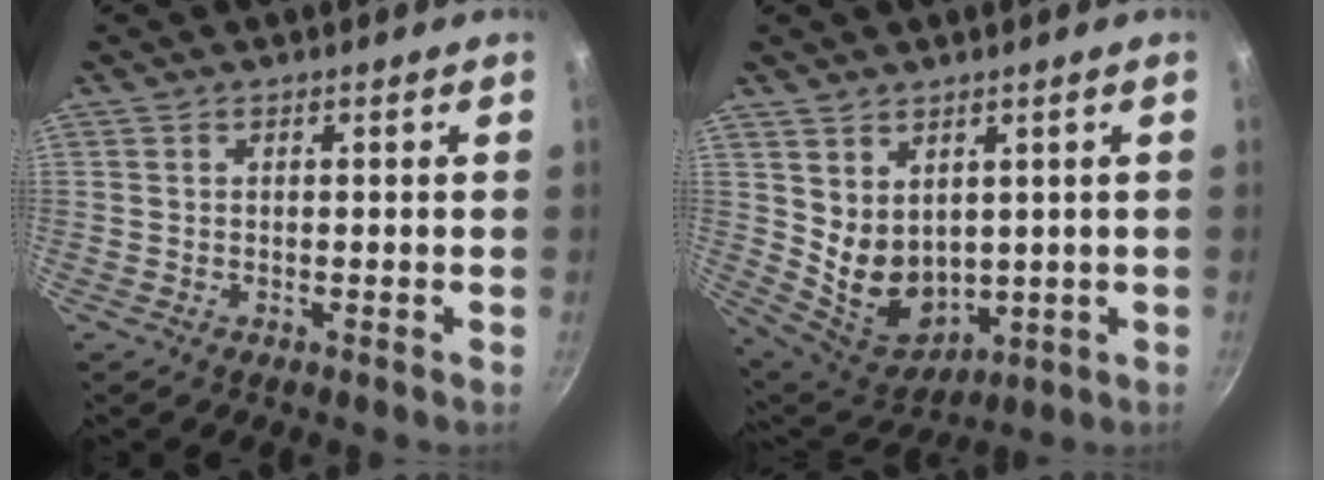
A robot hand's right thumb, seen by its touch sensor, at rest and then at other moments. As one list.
[{"total": 9.7, "force": [2.4, 7.3, 6.0], "torque": [-0.078, -0.034, 0.073]}]